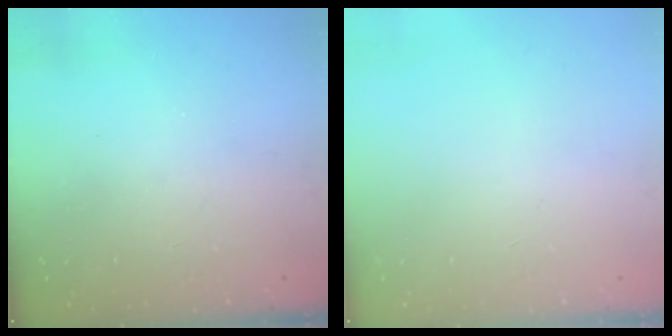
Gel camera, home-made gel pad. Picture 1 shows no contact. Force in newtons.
{"total": 0.0}